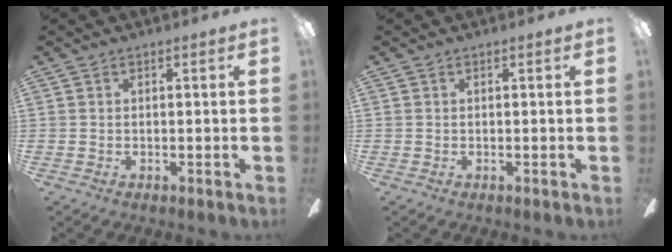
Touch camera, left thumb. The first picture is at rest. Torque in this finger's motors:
{"motor_torque": [0.00, 0.00, 0.02, -0.02, 0.00]}